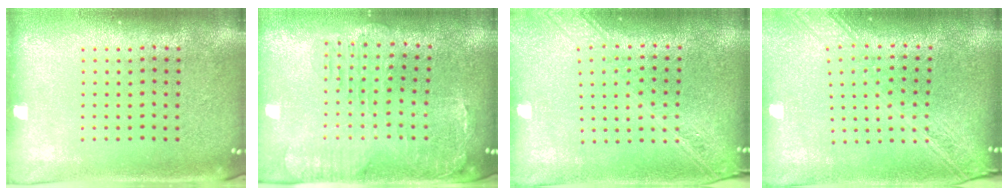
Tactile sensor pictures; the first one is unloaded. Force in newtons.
{"total": 1.6, "press": 1.5, "slide": 0.5}
{"total": 2.2, "press": 1.9, "slide": 1.2}
{"total": 2.3, "press": 1.9, "slide": 1.2}